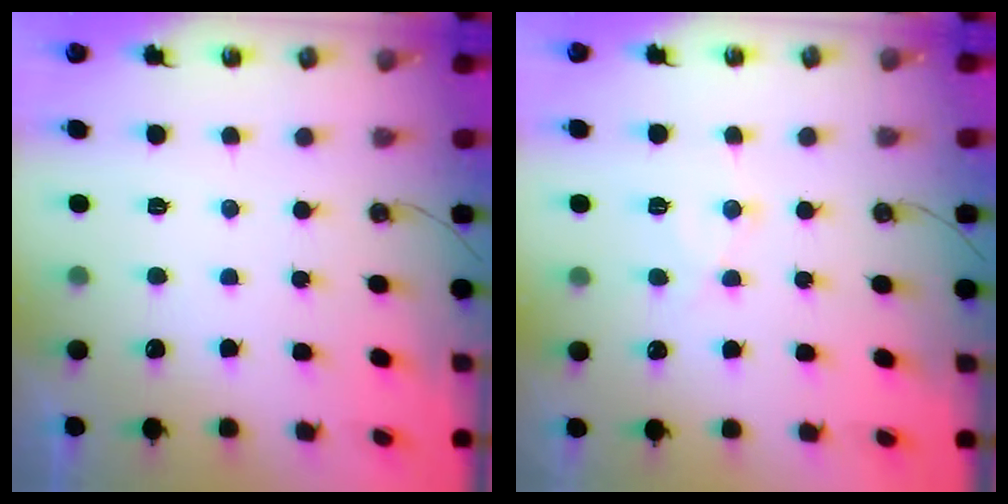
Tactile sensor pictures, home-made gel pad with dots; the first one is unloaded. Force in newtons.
{"total": 8.7, "press": 8.7, "slide": 0.7}